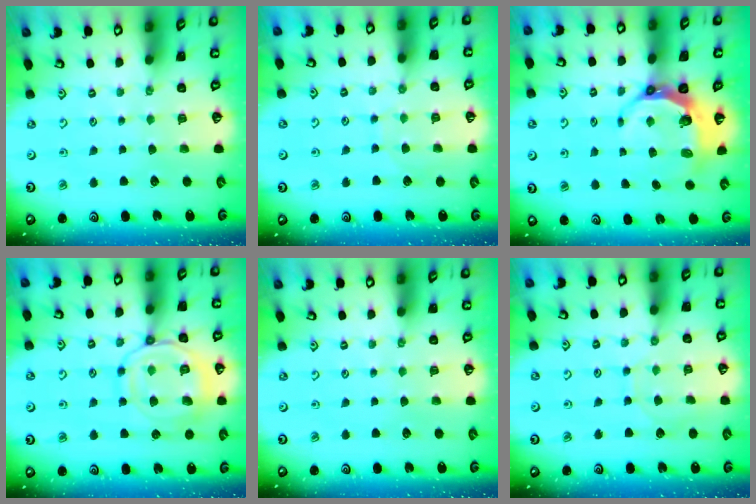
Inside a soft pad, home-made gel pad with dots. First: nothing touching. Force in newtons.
{"total": 6.5, "press": 6.5, "slide": 0.5}
{"total": 7.4, "press": 6.7, "slide": 3.1}
{"total": 13.9, "press": 13.8, "slide": 1.2}
{"total": 0.0}
{"total": 5.9, "press": 5.9, "slide": 0.6}